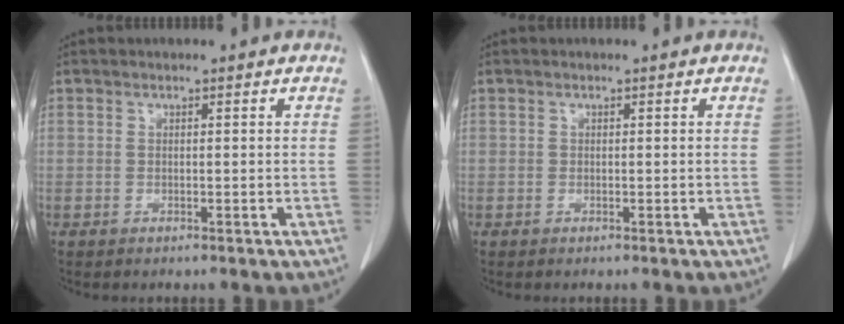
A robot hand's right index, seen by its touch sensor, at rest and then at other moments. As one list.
[{"total": 0.0}]